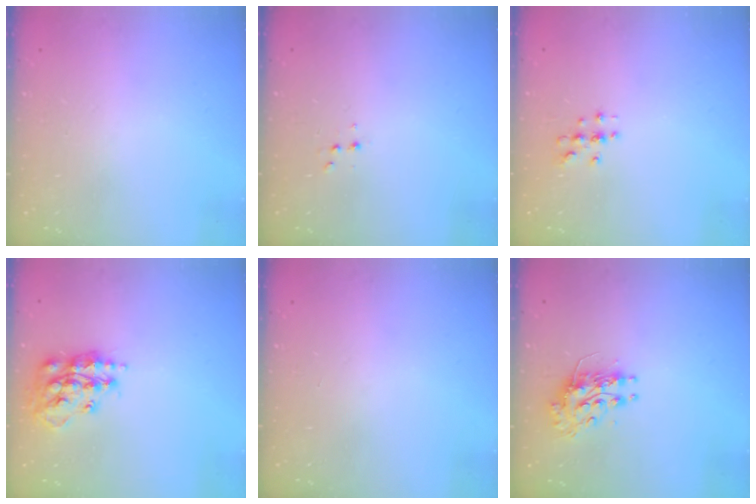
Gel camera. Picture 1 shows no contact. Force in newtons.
{"total": 3.1, "press": 3.0, "slide": 0.9}
{"total": 3.0, "press": 3.0, "slide": 0.3}
{"total": 15.5, "press": 15.4, "slide": 1.3}
{"total": 0.0}
{"total": 10.5, "press": 10.5, "slide": 0.3}